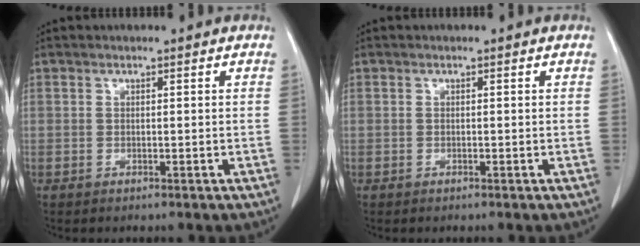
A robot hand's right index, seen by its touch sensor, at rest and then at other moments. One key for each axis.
{"total": 0.0}